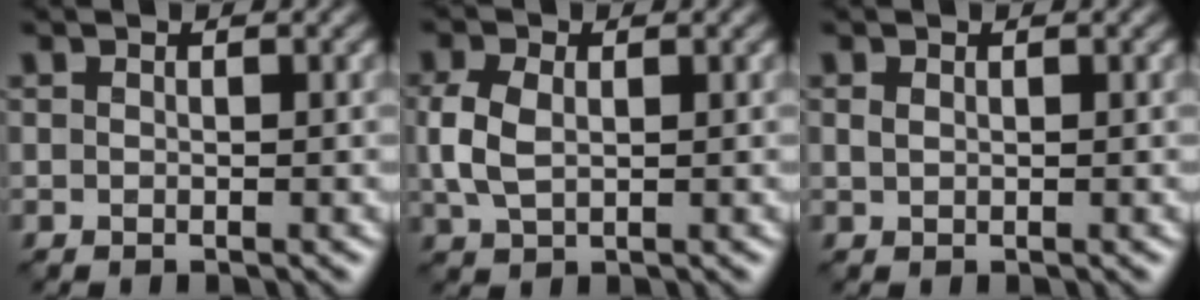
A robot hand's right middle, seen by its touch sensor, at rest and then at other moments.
{"total": 3.4, "force": [0.4, 2.3, 2.5], "torque": [-0.069, 0.002, 0.010]}
{"total": 0.6, "force": [0.3, 0.4, 0.3], "torque": [-0.008, 0.001, 0.008]}